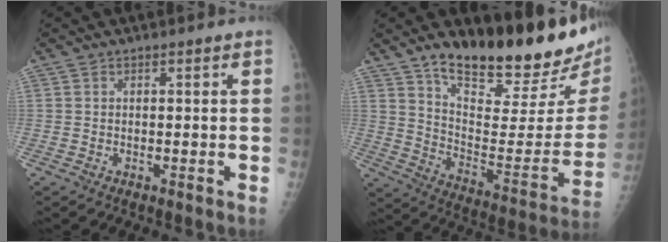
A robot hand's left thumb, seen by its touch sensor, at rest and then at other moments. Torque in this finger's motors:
{"motor_torque": [0.33, 0.42, 0.81, -1.96, 0.07]}